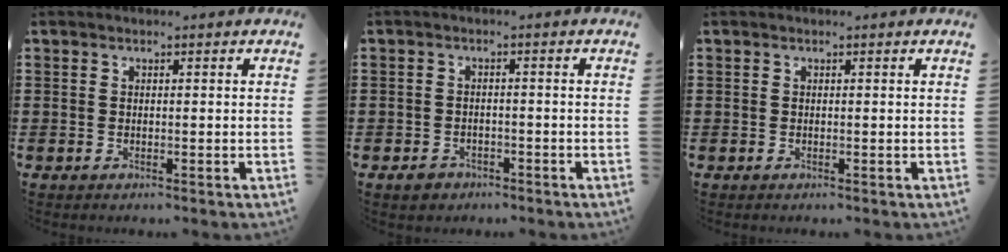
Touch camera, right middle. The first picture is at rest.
{"total": 1.9, "force": [-1.5, 1.0, 0.3], "torque": [-0.012, 0.002, -0.033]}
{"total": 0.0}